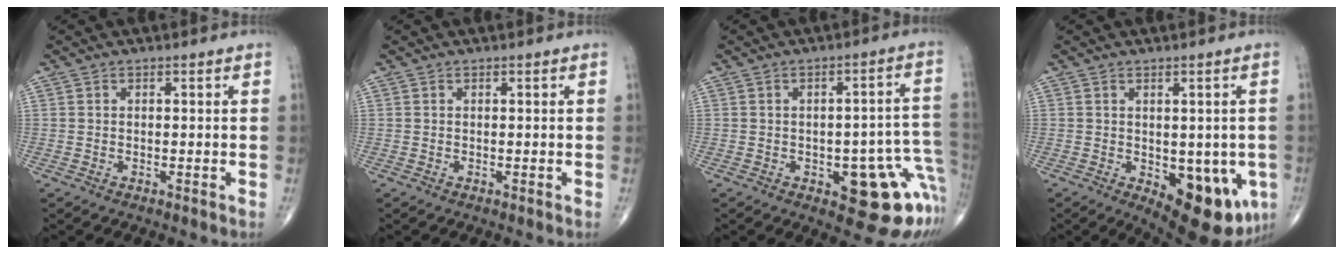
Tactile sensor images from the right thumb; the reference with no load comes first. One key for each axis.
{"total": 0.0}
{"total": 15.6, "fx": -5.2, "fy": 6.7, "fz": 13.1, "tx": -0.090, "ty": 0.039, "tz": -0.047}
{"total": 14.5, "fx": -4.4, "fy": 7.0, "fz": 11.9, "tx": -0.124, "ty": -0.012, "tz": -0.040}